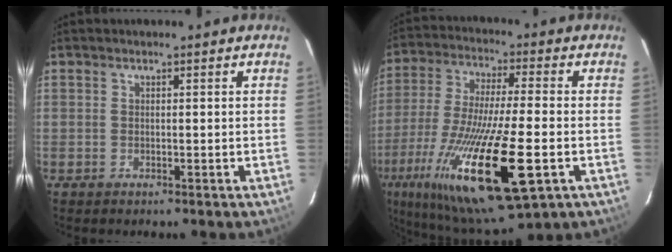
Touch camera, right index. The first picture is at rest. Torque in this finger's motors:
{"motor_torque": [2.14, 0.00, 1.05, 0.21]}